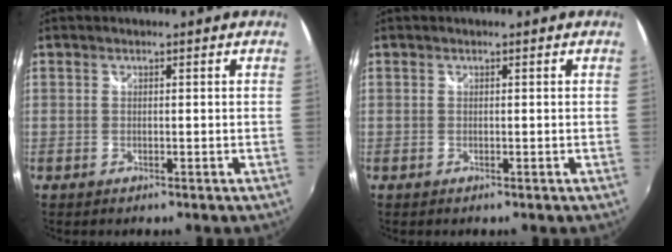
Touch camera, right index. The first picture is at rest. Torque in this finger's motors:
{"motor_torque": [0.11, 0.11, 0.00, 0.00]}